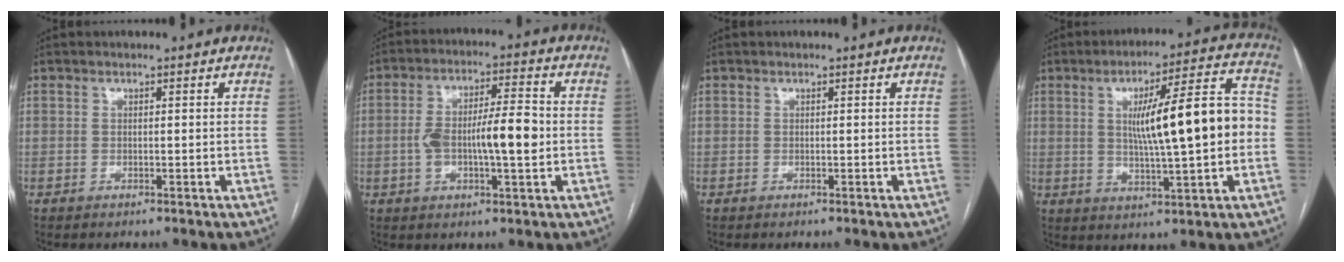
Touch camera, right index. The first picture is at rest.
{"total": 10.1, "force": [-1.1, 2.3, 9.8], "torque": [-0.175, 0.017, -0.018]}
{"total": 0.0}
{"total": 15.1, "force": [0.5, 1.8, 15.0], "torque": [-0.226, 0.026, 0.009]}